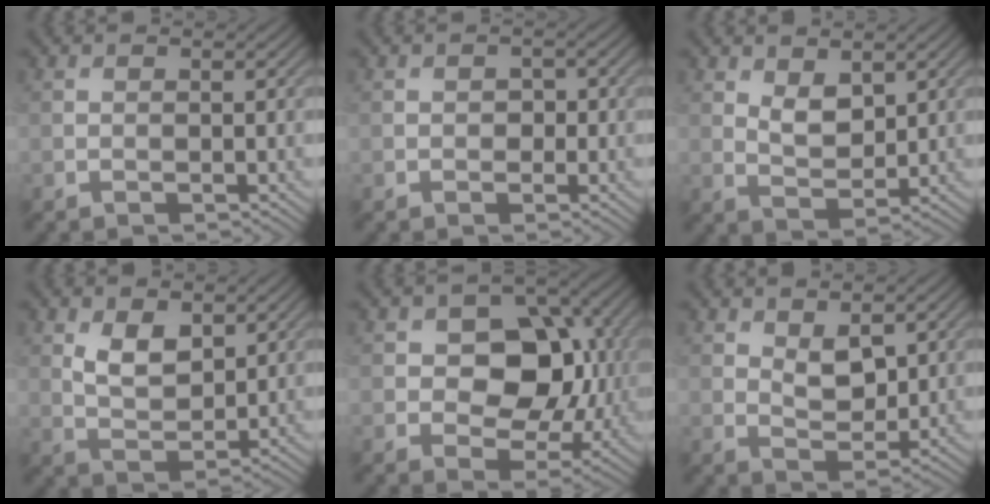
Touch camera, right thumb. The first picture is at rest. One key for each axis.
{"total": 1.4, "fx": -0.2, "fy": 1.2, "fz": 0.8, "tx": -0.013, "ty": -0.007, "tz": -0.004}
{"total": 3.8, "fx": 2.0, "fy": 2.0, "fz": 2.6, "tx": -0.056, "ty": -0.008, "tz": 0.041}
{"total": 5.0, "fx": 2.1, "fy": 2.8, "fz": 3.5, "tx": -0.077, "ty": -0.008, "tz": 0.045}
{"total": 10.3, "fx": 1.0, "fy": 7.3, "fz": 7.2, "tx": -0.104, "ty": -0.001, "tz": 0.007}
{"total": 3.9, "fx": 1.8, "fy": 2.0, "fz": 2.8, "tx": -0.057, "ty": -0.007, "tz": 0.035}